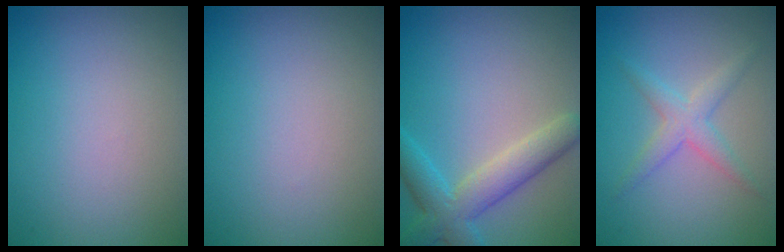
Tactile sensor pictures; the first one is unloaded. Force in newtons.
{"total": 0.0}
{"total": 4.9, "press": 4.9, "slide": 0.2}
{"total": 2.3, "press": 2.3, "slide": 0.1}